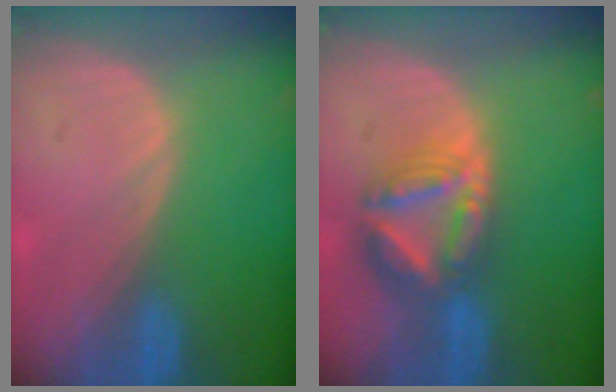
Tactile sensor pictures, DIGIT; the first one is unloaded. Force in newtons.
{"total": 8.2, "press": 7.2, "slide": 4.0}